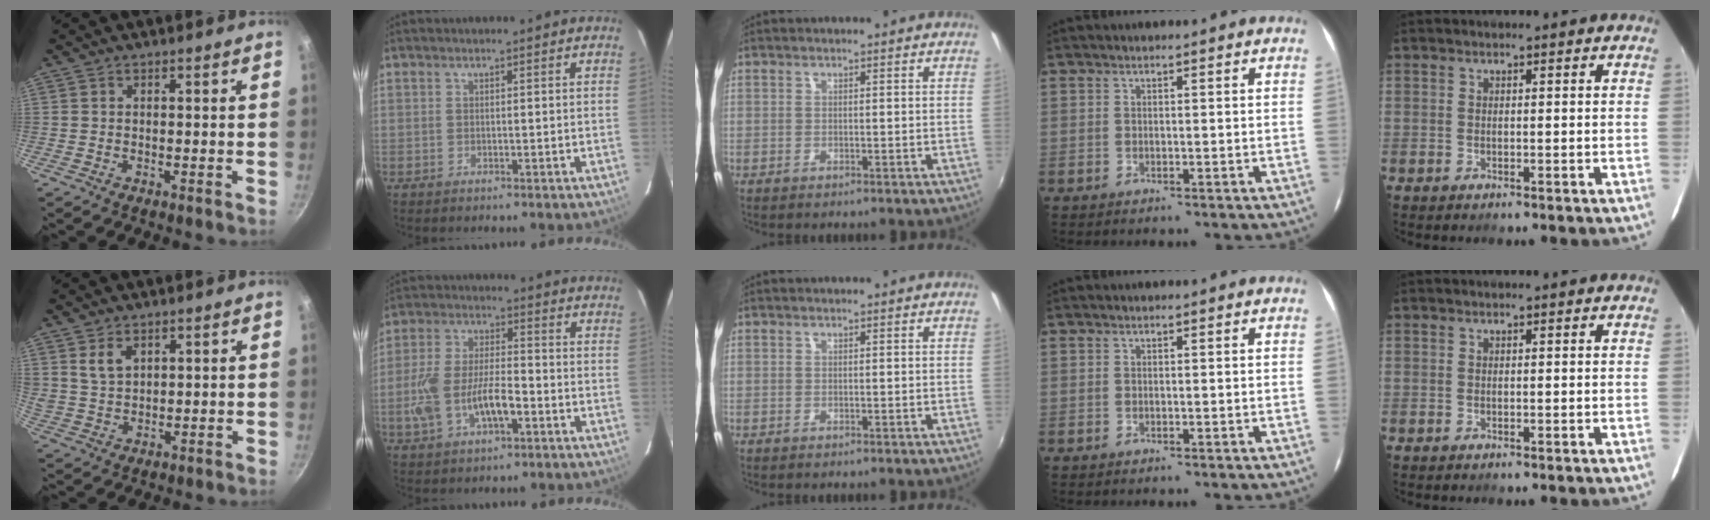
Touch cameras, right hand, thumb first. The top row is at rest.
{"thumb": {"total": 3.8, "force": [2.1, 2.5, 2.0], "torque": [-0.029, -0.009, 0.046]}, "index": {"total": 11.7, "force": [-4.0, 5.3, 9.6], "torque": [-0.208, 0.003, -0.067]}}